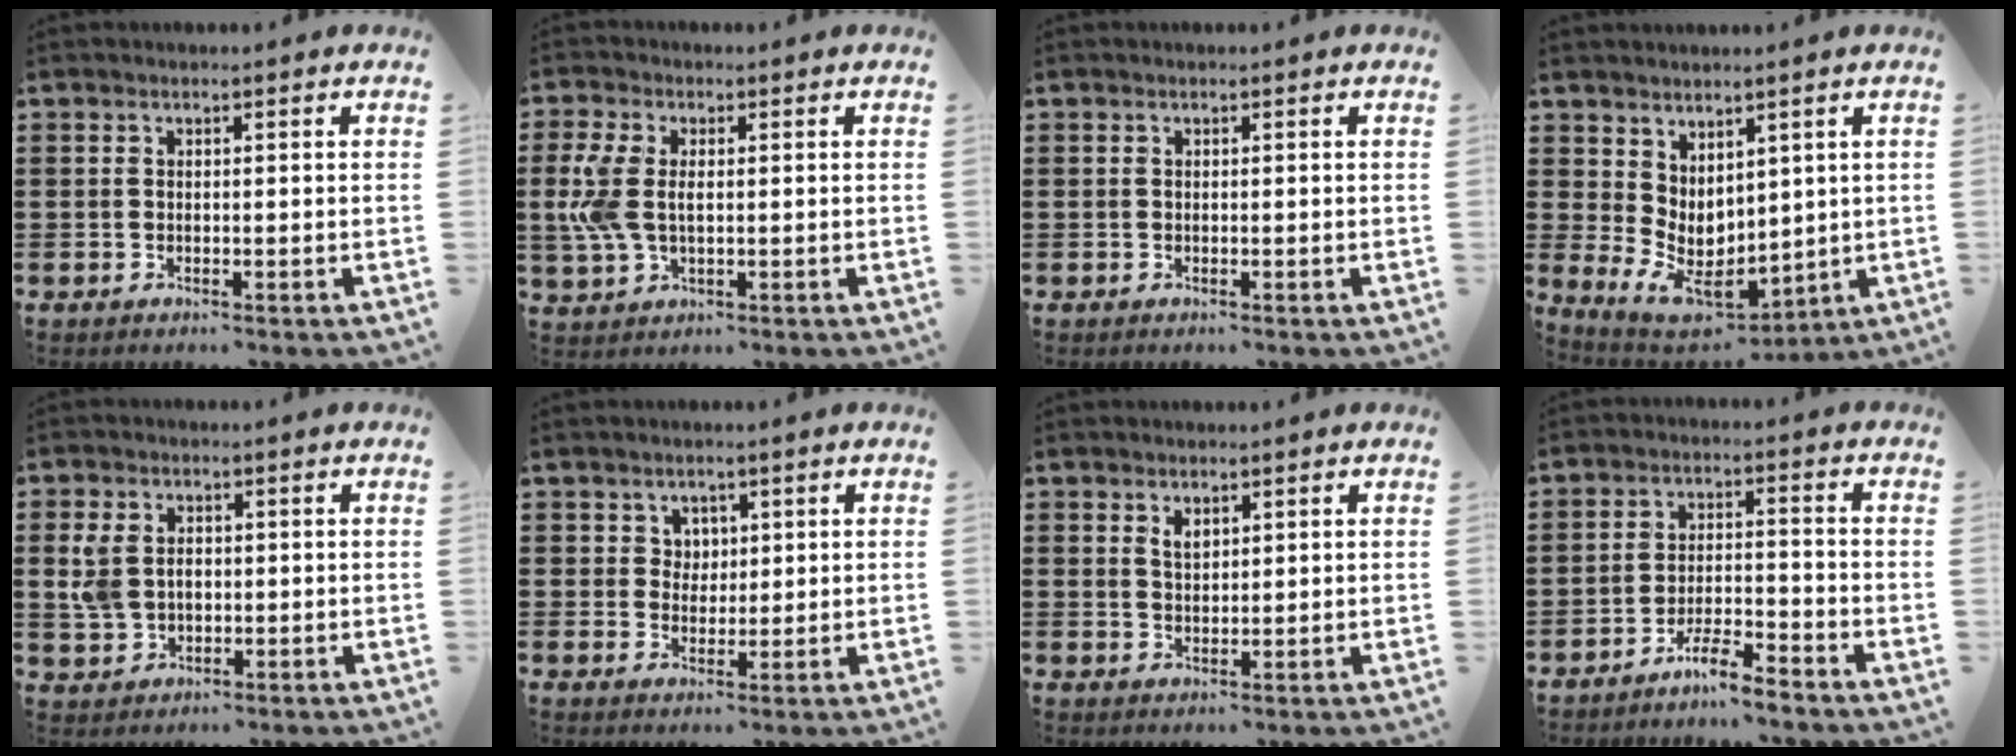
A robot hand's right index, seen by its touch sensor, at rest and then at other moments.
{"total": 6.3, "force": [0.4, 3.6, 5.2], "torque": [-0.137, -0.001, -0.002]}
{"total": 0.0}
{"total": 6.2, "force": [1.7, 4.5, 3.9], "torque": [-0.088, -0.014, 0.040]}
{"total": 4.5, "force": [0.5, 3.5, 2.8], "torque": [-0.079, 0.007, 0.003]}
{"total": 2.8, "force": [1.3, 2.4, 0.6], "torque": [-0.014, 0.007, 0.020]}
{"total": 1.9, "force": [1.3, 1.1, 0.9], "torque": [-0.021, 0.003, 0.024]}
{"total": 4.6, "force": [-4.3, 0.2, 1.8], "torque": [-0.047, 0.001, -0.086]}